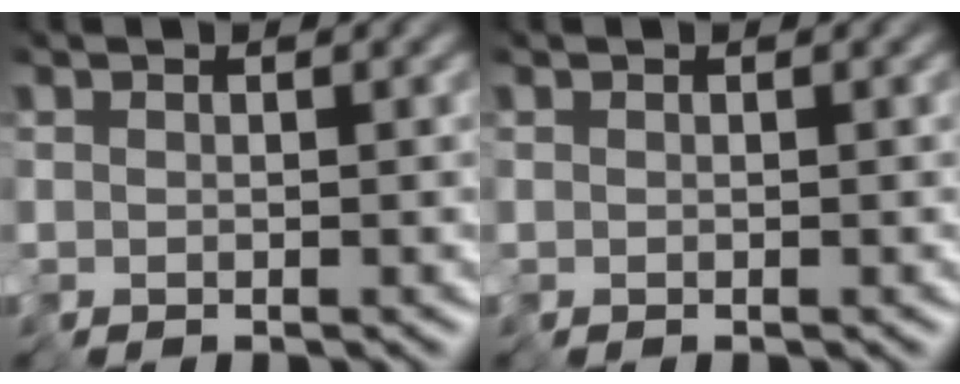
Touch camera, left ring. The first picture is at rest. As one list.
[{"total": 0.0}]